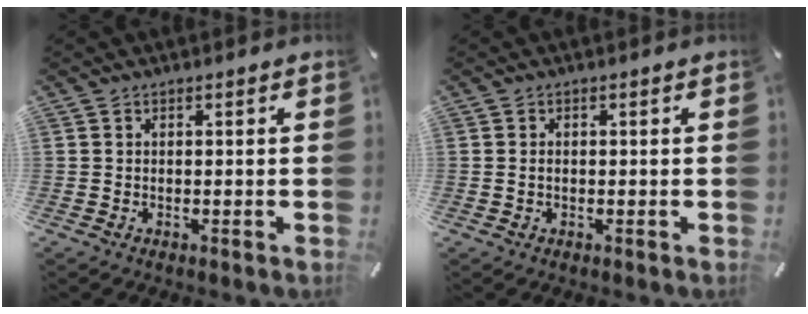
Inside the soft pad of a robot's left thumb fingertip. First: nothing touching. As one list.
[{"total": 1.1, "force": [-0.1, 0.7, 0.8], "torque": [-0.017, 0.002, -0.003]}]